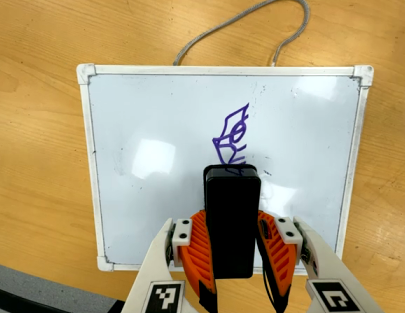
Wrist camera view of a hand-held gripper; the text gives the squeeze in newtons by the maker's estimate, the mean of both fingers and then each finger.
{"total": 6.6, "left": 5.8, "right": 7.3}